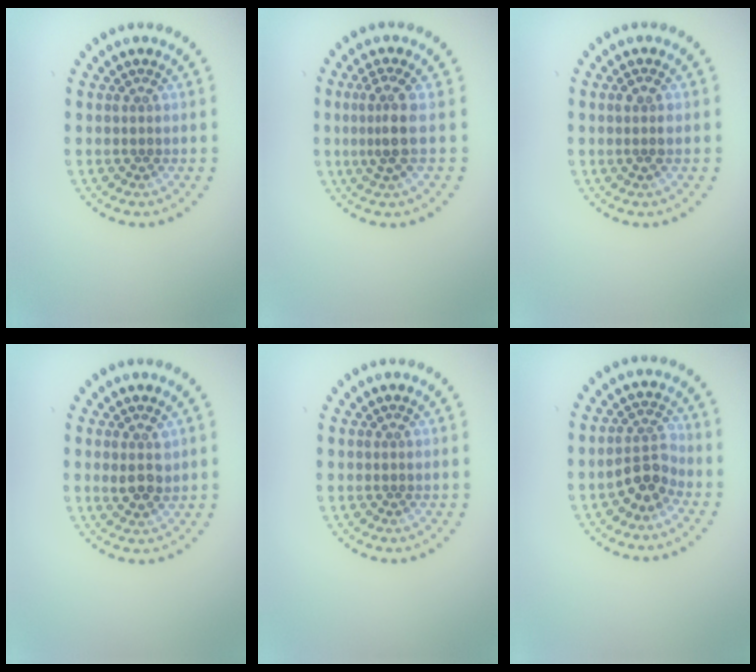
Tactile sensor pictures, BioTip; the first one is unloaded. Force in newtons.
{"total": 2.6, "press": 2.0, "slide": 1.8}
{"total": 1.2, "press": 1.1, "slide": 0.5}
{"total": 2.0, "press": 1.8, "slide": 0.7}
{"total": 0.0}
{"total": 2.9, "press": 2.5, "slide": 1.4}